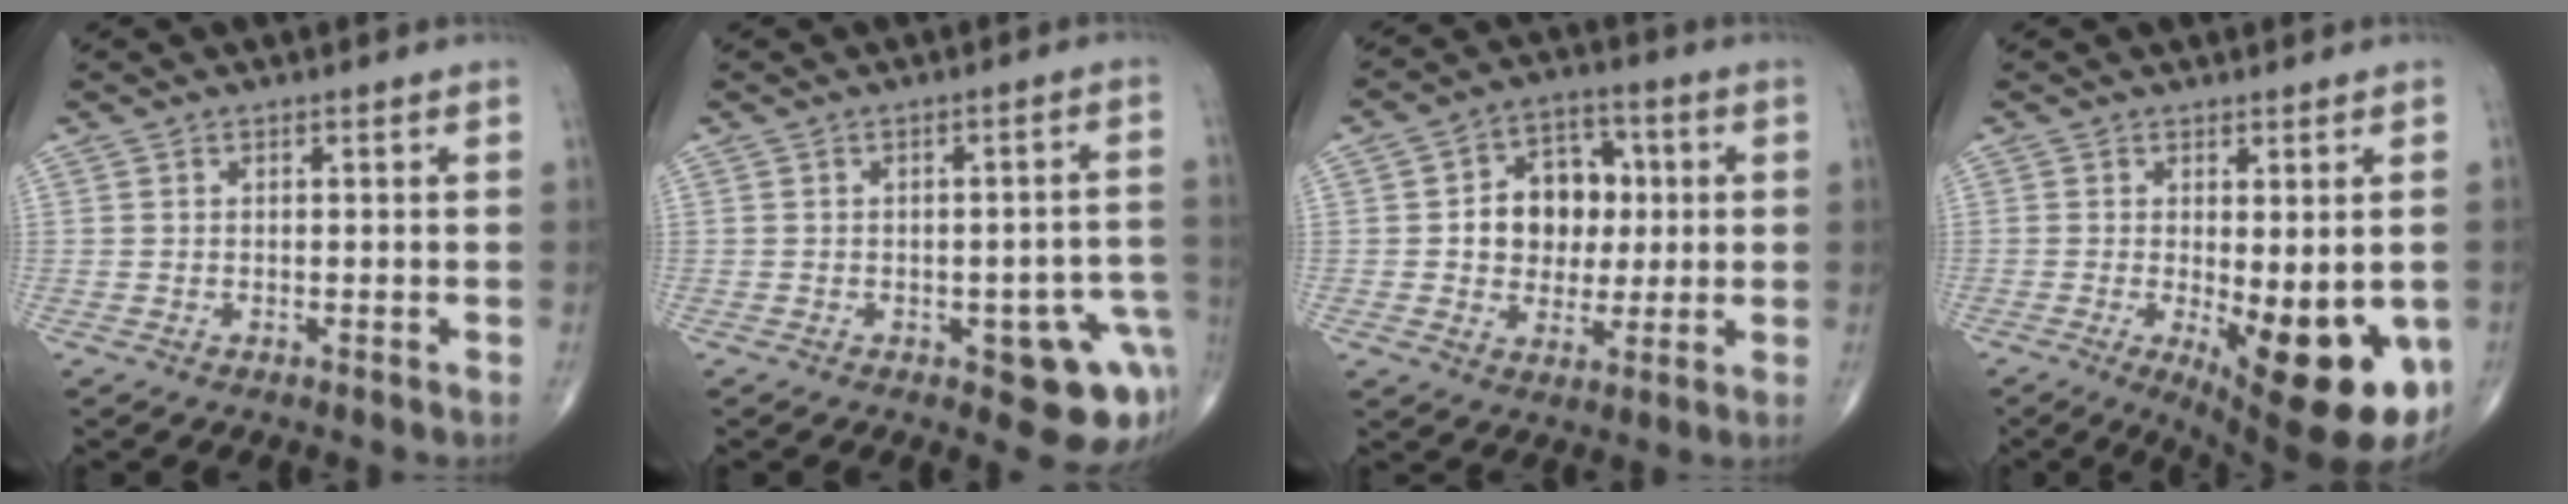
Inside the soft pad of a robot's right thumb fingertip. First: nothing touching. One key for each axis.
{"total": 10.2, "fx": -4.1, "fy": 4.3, "fz": 8.4, "tx": -0.060, "ty": 0.020, "tz": -0.043}
{"total": 12.0, "fx": 1.0, "fy": 9.5, "fz": 7.3, "tx": -0.057, "ty": 0.016, "tz": 0.015}
{"total": 16.5, "fx": -4.6, "fy": 6.1, "fz": 14.6, "tx": -0.156, "ty": -0.023, "tz": -0.044}